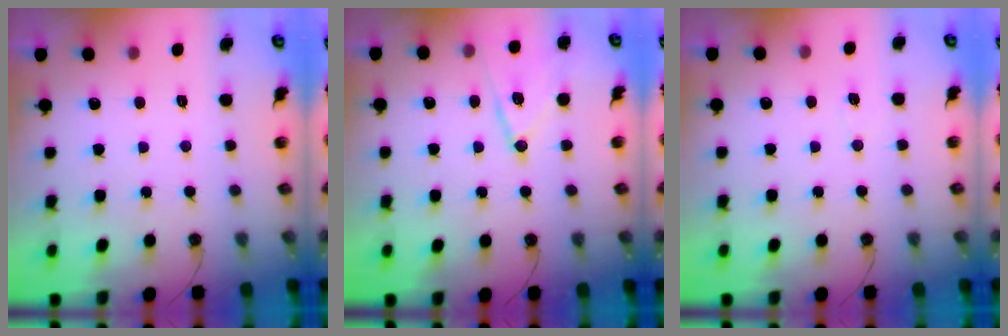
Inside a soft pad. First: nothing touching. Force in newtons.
{"total": 11.6, "press": 11.4, "slide": 1.6}
{"total": 4.2, "press": 4.1, "slide": 1.1}